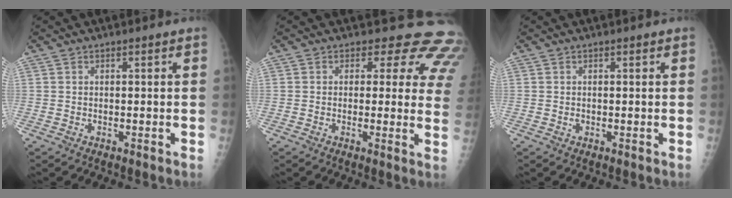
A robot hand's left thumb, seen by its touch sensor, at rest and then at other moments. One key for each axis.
{"total": 13.0, "fx": 9.9, "fy": 7.1, "fz": 4.6, "tx": 0.004, "ty": -0.046, "tz": 0.073}
{"total": 0.6, "fx": 0.1, "fy": 0.5, "fz": 0.3, "tx": -0.001, "ty": 0.001, "tz": 0.001}